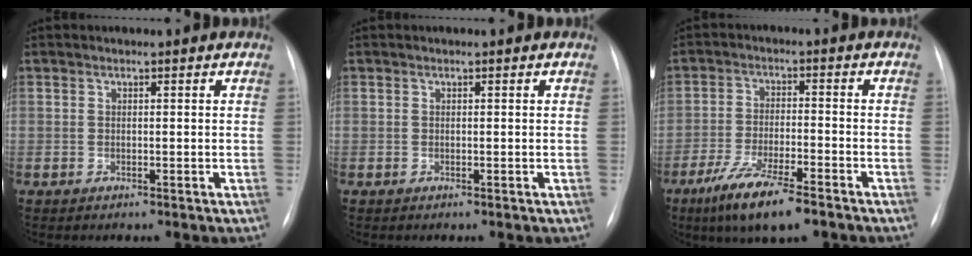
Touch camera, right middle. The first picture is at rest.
{"total": 0.0}
{"total": 10.1, "force": [-6.8, 1.5, 7.3], "torque": [-0.138, -0.022, -0.117]}